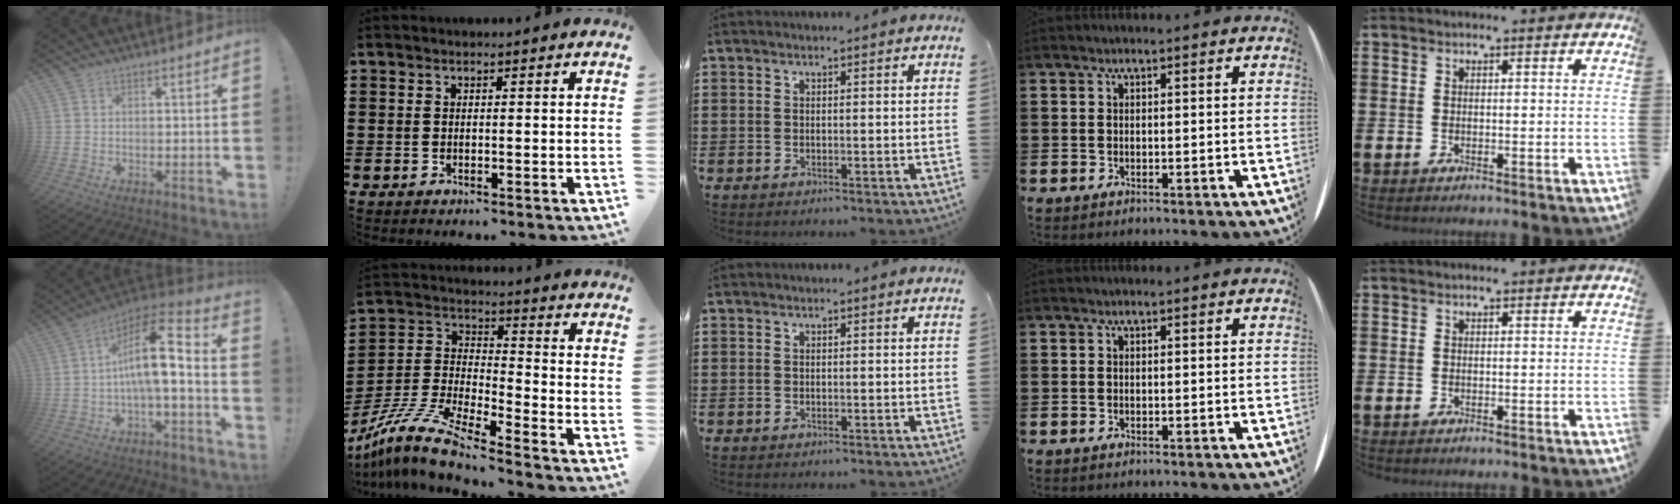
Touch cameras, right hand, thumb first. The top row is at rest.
{"thumb": {"total": 15.4, "force": [-0.1, 4.5, 14.7], "torque": [-0.240, 0.001, -0.007]}, "index": {"total": 9.8, "force": [-8.7, 0.8, 4.5], "torque": [-0.120, -0.006, -0.181]}}